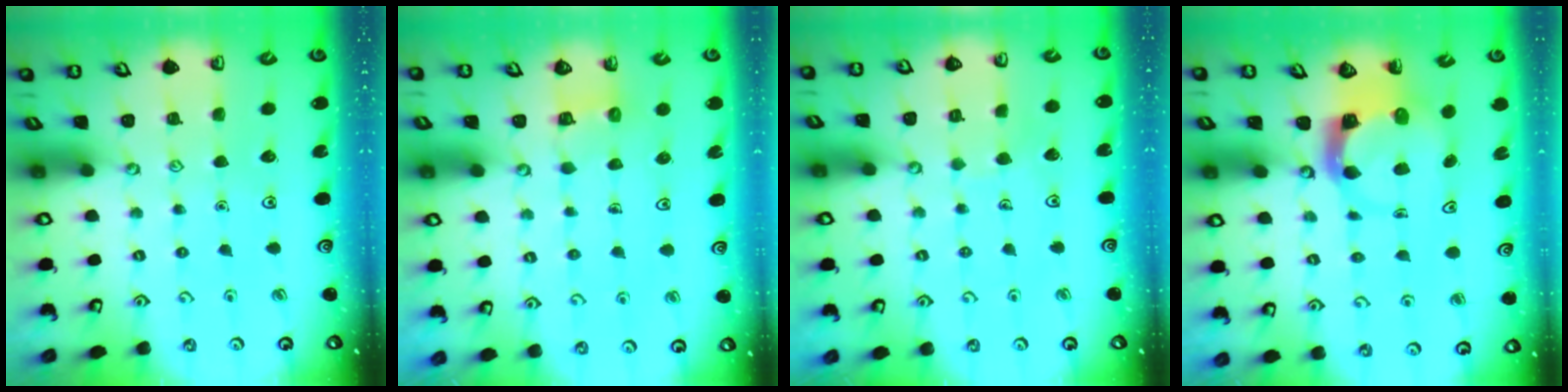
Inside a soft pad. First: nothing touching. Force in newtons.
{"total": 4.1, "press": 4.1, "slide": 0.1}
{"total": 1.8, "press": 1.8, "slide": 0.0}
{"total": 3.8, "press": 3.8, "slide": 0.6}